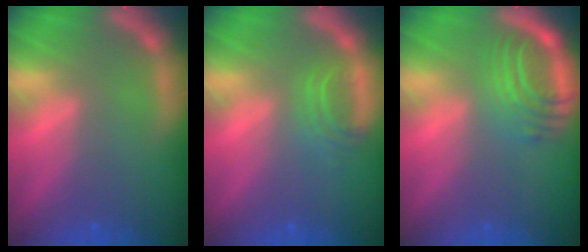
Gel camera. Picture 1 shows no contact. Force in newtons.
{"total": 2.5}
{"total": 6.1}